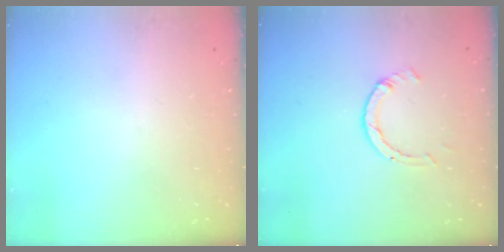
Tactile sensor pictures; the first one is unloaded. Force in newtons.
{"total": 2.6, "press": 2.5, "slide": 0.3}